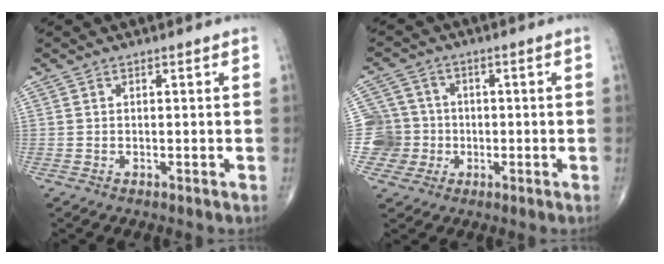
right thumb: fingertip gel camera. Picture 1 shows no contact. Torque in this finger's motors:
{"motor_torque": [-0.36, -0.08, -0.08, 0.17, -0.10]}